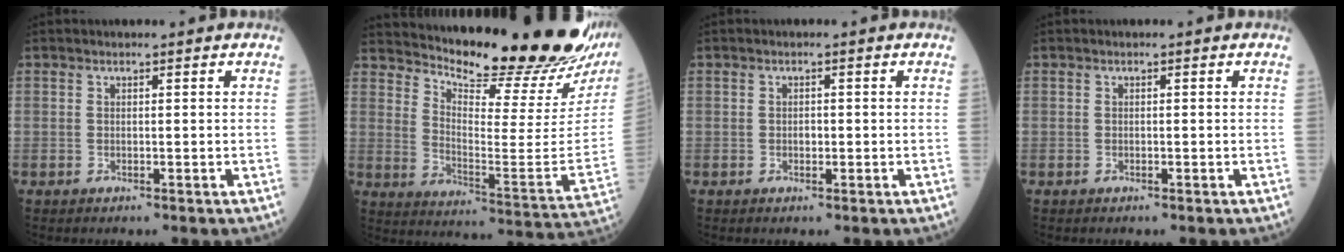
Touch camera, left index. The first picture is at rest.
{"total": 24.9, "force": [22.4, 1.5, 10.8], "torque": [-0.175, -0.120, 0.298]}
{"total": 0.8, "force": [-0.3, 0.5, 0.5], "torque": [-0.008, -0.002, -0.008]}
{"total": 0.0}